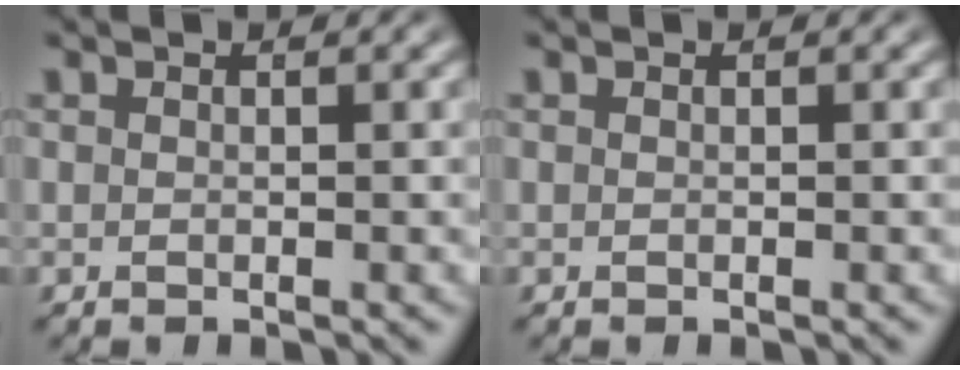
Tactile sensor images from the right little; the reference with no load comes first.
{"total": 0.0}